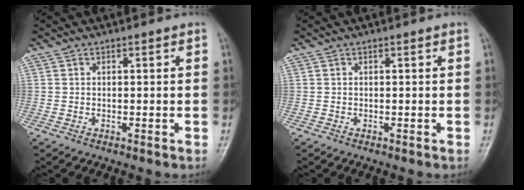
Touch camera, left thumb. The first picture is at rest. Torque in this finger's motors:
{"motor_torque": [0.00, 0.00, 0.00, 0.00, 0.00]}